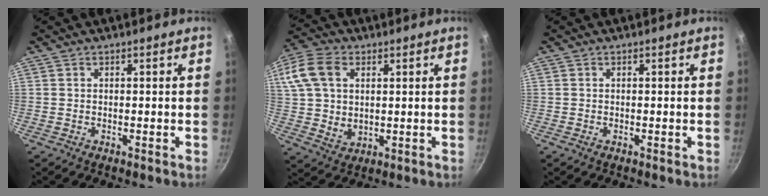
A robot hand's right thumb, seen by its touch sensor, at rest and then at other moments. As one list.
[{"total": 16.1, "force": [4.6, 11.4, 10.4], "torque": [-0.224, 0.012, 0.085]}, {"total": 0.0}]